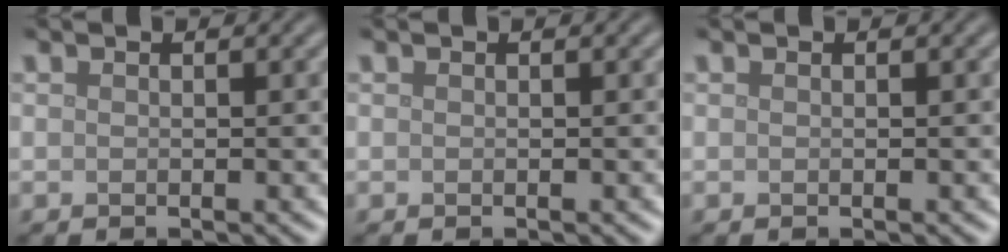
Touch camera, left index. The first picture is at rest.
{"total": 0.0}
{"total": 0.0}